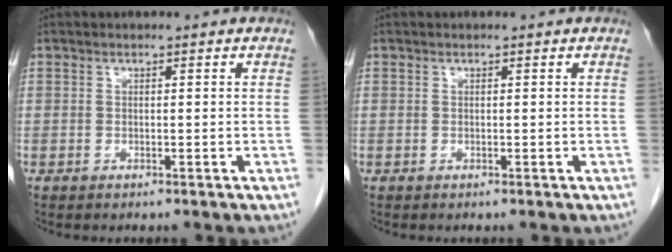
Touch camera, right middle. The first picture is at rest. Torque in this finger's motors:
{"motor_torque": [0.00, 0.00, 0.00, 0.00]}